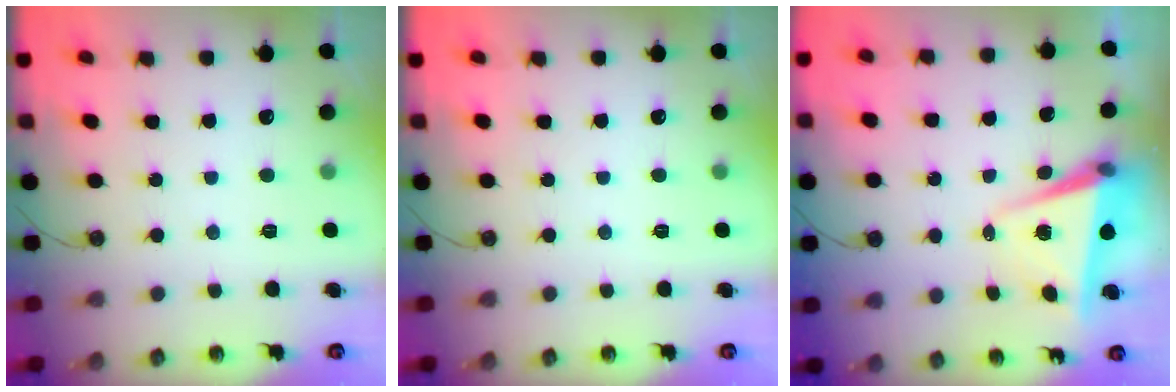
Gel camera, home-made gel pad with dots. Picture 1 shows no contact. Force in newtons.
{"total": 0.0}
{"total": 6.4, "press": 5.8, "slide": 2.6}